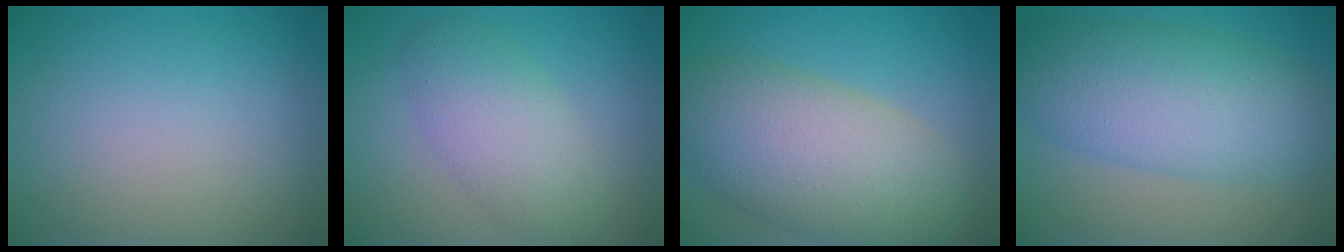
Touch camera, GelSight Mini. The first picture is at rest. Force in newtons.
{"total": 4.6, "press": 4.5, "slide": 0.6}
{"total": 9.6, "press": 9.6, "slide": 0.4}
{"total": 8.2, "press": 8.1, "slide": 0.2}